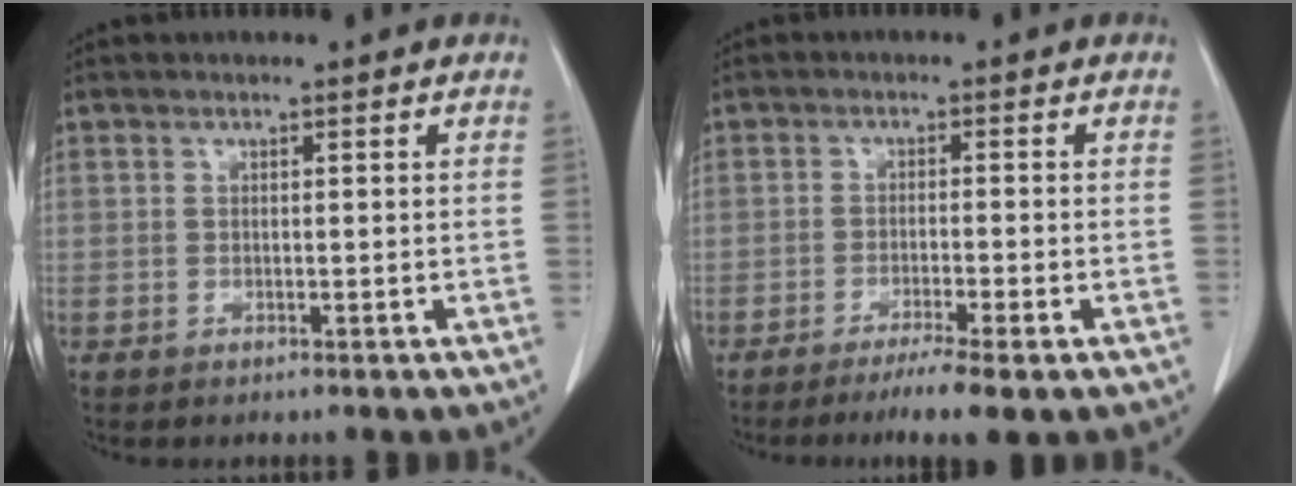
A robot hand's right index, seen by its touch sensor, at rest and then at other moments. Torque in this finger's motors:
{"motor_torque": [0.47, -0.55, 0.07, 0.05]}